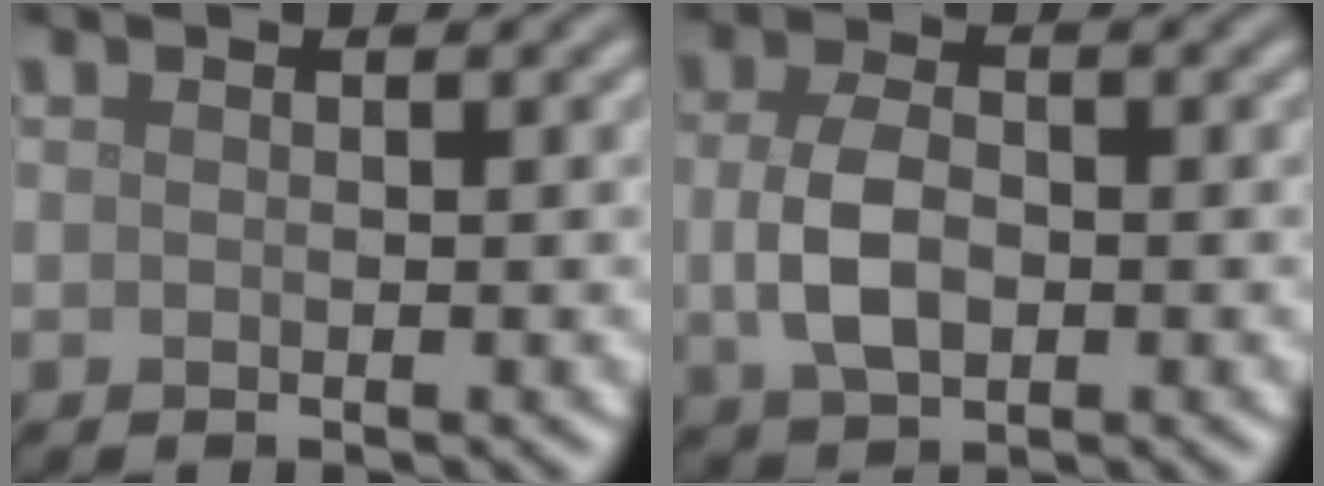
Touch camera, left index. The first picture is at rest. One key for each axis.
{"total": 4.1, "fx": -0.3, "fy": 2.5, "fz": 3.2, "tx": -0.072, "ty": -0.002, "tz": -0.005}